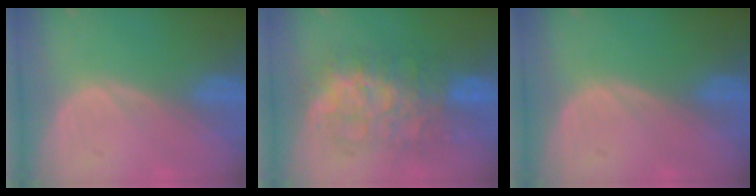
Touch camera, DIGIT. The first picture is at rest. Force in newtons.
{"total": 8.9, "press": 8.9, "slide": 0.4}
{"total": 0.0}